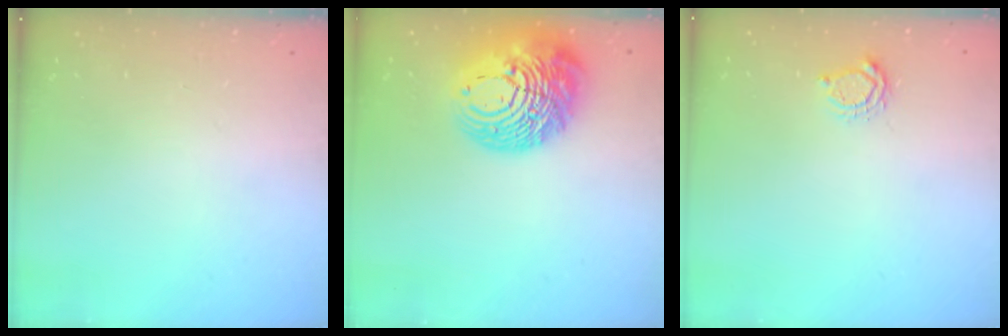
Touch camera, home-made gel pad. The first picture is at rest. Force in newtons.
{"total": 18.4, "press": 18.2, "slide": 2.1}
{"total": 5.4, "press": 5.3, "slide": 0.6}